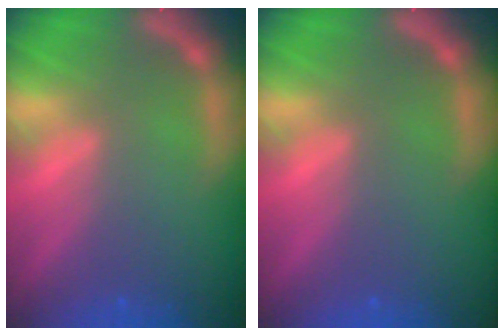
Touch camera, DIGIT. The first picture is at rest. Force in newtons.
{"total": 0.0}